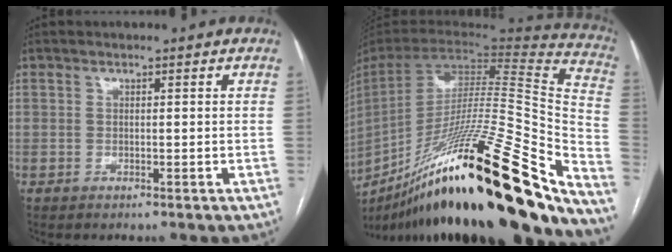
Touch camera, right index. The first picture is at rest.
{"total": 45.6, "force": [-28.9, 5.1, 34.9], "torque": [-0.504, -0.073, -0.446]}